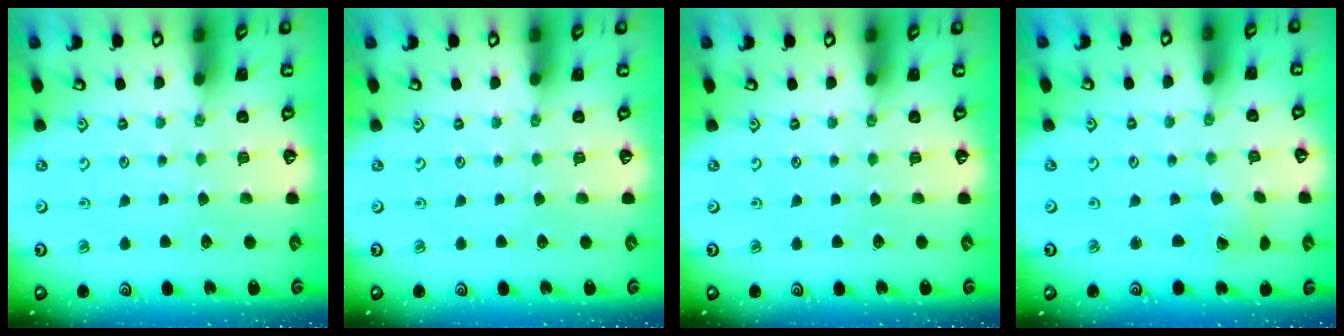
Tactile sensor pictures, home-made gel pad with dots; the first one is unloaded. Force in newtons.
{"total": 0.0}
{"total": 0.0}
{"total": 1.7, "press": 1.7, "slide": 0.1}